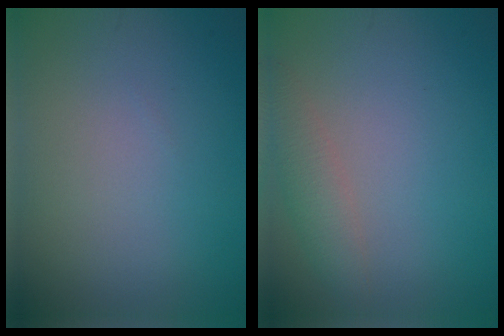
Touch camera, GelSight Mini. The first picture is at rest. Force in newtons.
{"total": 2.4, "press": 2.4, "slide": 0.2}